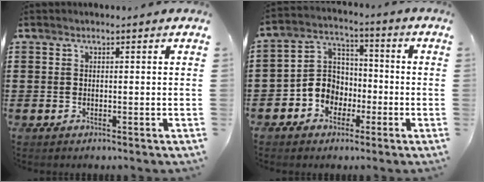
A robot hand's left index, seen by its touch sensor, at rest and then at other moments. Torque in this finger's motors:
{"motor_torque": [0.74, 0.14, 0.44, 0.04]}